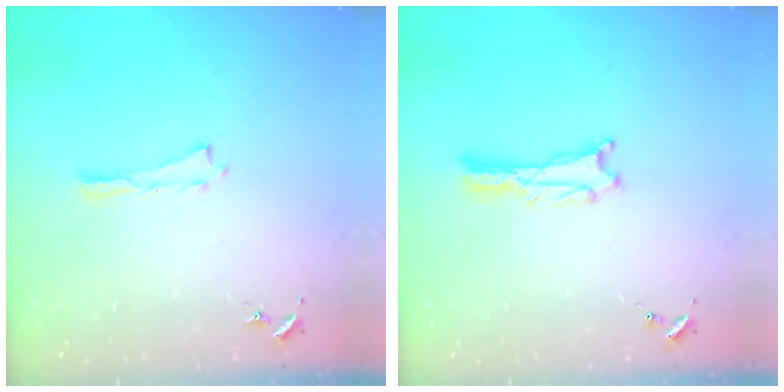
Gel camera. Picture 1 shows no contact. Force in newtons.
{"total": 0.6, "press": 0.6, "slide": 0.1}